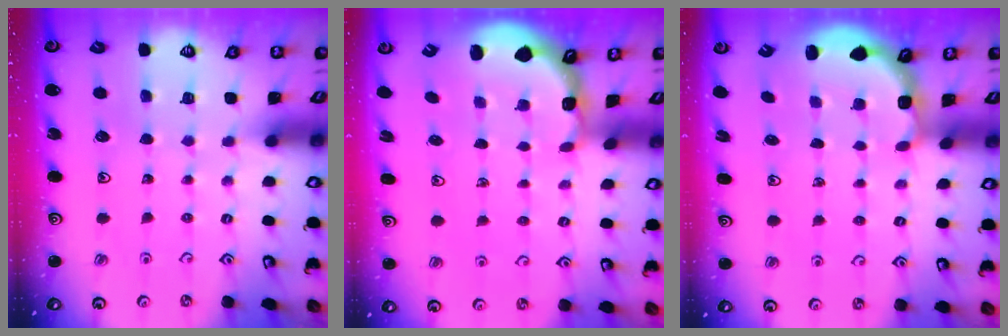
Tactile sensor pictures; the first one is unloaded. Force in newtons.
{"total": 1.2, "press": 1.1, "slide": 0.4}
{"total": 2.8, "press": 2.5, "slide": 1.4}